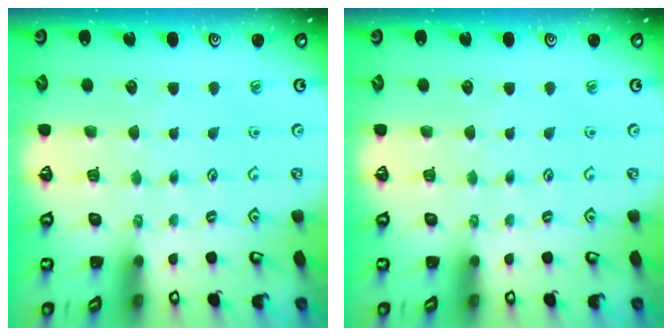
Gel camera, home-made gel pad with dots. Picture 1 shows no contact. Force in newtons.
{"total": 0.0}